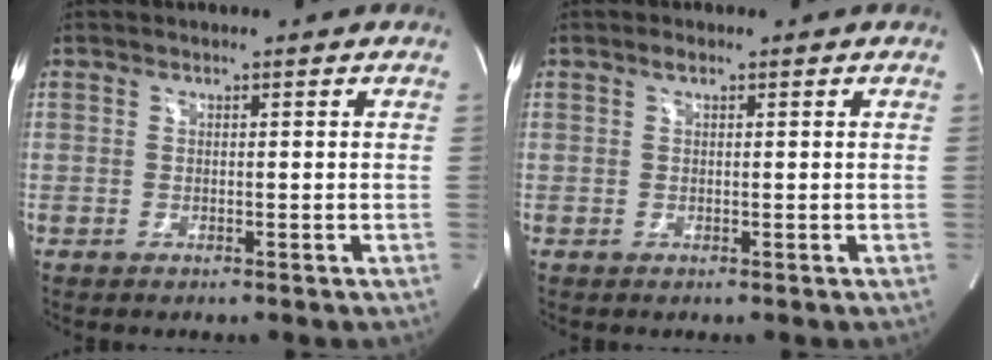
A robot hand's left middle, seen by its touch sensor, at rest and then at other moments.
{"total": 0.8, "force": [0.4, 0.3, 0.6], "torque": [-0.012, 0.006, 0.007]}